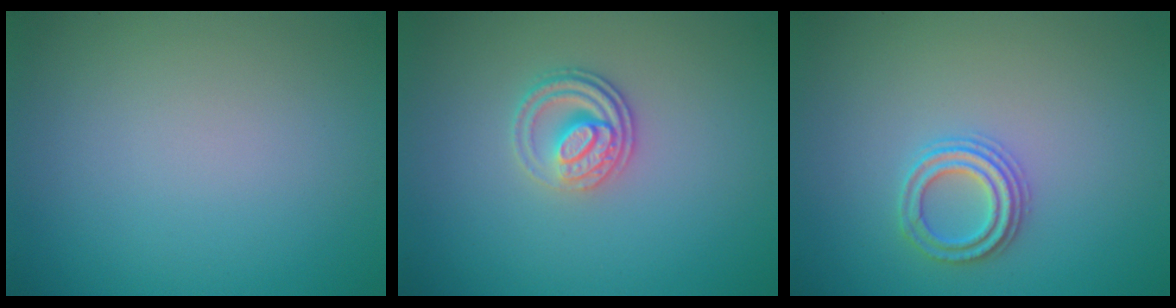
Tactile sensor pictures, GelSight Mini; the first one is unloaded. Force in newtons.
{"total": 2.8, "press": 2.5, "slide": 1.3}
{"total": 2.3, "press": 2.2, "slide": 0.5}